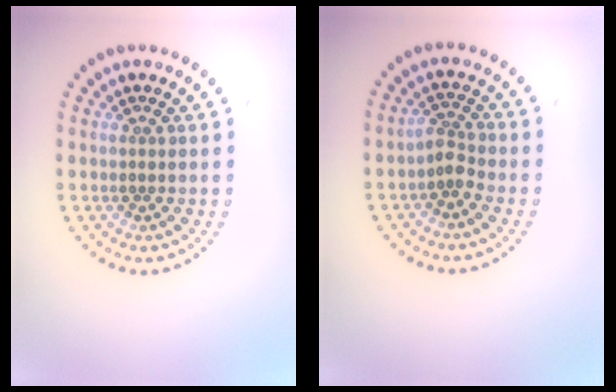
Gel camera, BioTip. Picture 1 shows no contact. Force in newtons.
{"total": 1.8, "press": 1.3, "slide": 1.2}